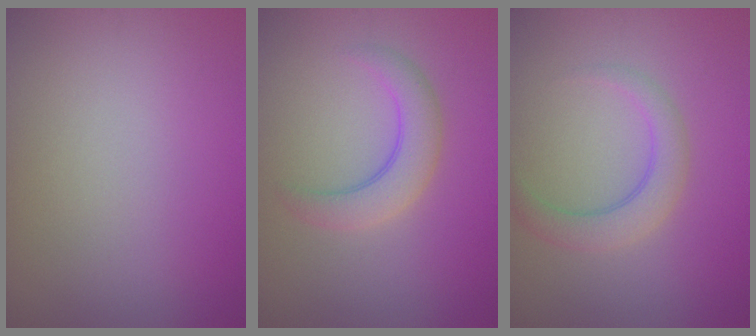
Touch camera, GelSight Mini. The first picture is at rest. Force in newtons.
{"total": 3.4, "press": 3.4, "slide": 0.1}
{"total": 3.0, "press": 3.0, "slide": 0.1}